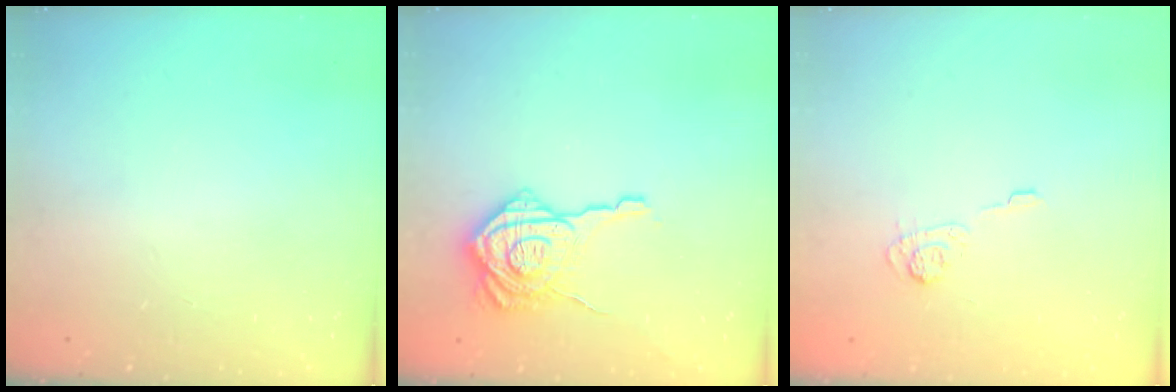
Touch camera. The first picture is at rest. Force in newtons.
{"total": 16.7, "press": 16.7, "slide": 0.9}
{"total": 5.0, "press": 4.8, "slide": 1.4}